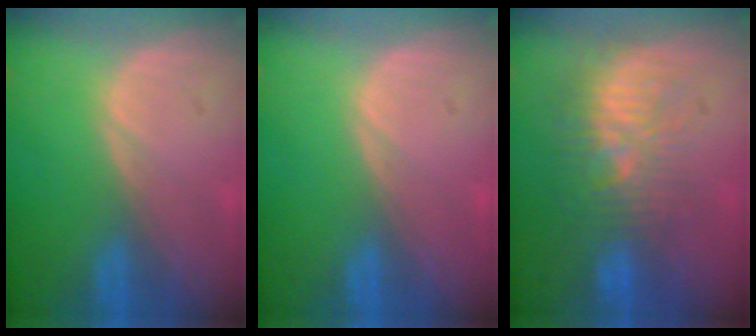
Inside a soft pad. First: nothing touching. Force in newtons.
{"total": 0.0}
{"total": 9.2, "press": 8.8, "slide": 2.5}